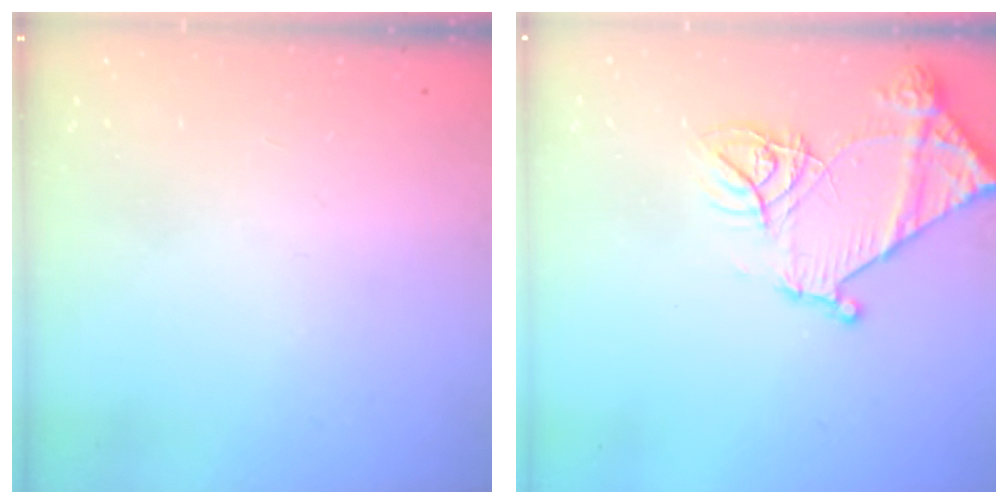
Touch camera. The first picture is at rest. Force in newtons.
{"total": 14.8, "press": 14.7, "slide": 1.6}